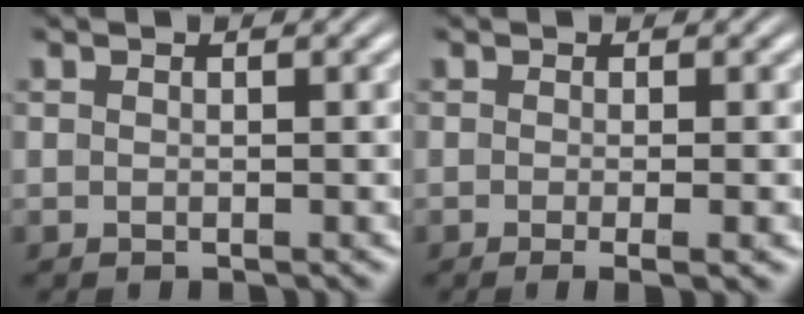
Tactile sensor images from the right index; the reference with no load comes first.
{"total": 2.0, "force": [-1.3, 0.1, 1.6], "torque": [-0.023, -0.005, -0.019]}